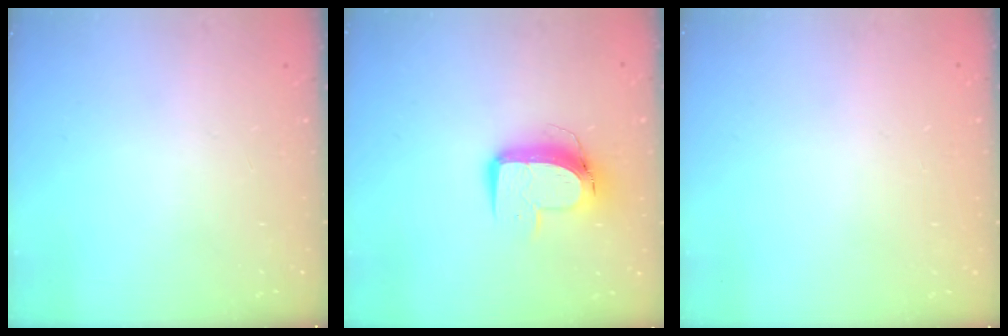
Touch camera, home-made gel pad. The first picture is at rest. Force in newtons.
{"total": 10.4, "press": 10.4, "slide": 1.1}
{"total": 0.0}